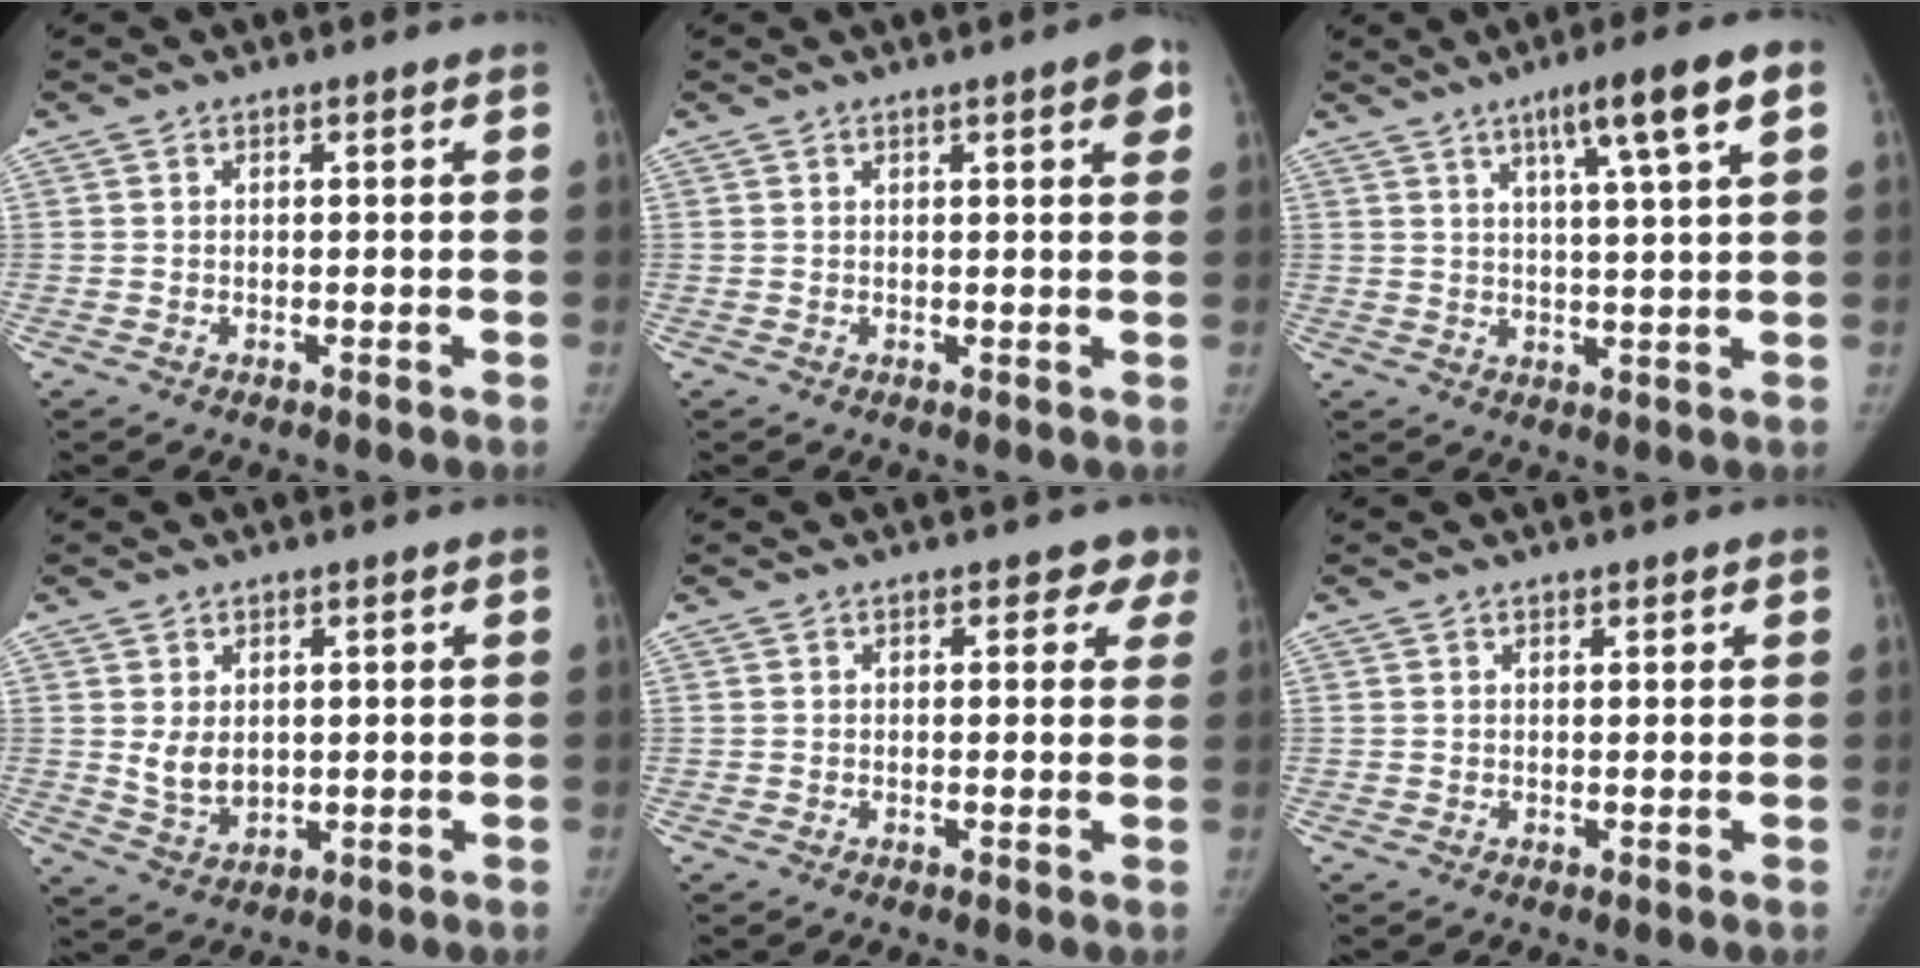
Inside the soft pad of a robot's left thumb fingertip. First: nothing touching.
{"total": 3.7, "force": [1.7, 0.8, 3.1], "torque": [-0.030, -0.002, 0.018]}
{"total": 9.6, "force": [4.6, 0.4, 8.4], "torque": [-0.129, -0.005, 0.071]}
{"total": 5.0, "force": [0.8, 3.7, 3.3], "torque": [-0.046, -0.016, 0.029]}
{"total": 3.2, "force": [2.1, 2.2, 0.9], "torque": [0.031, -0.006, 0.008]}
{"total": 0.6, "force": [0.5, 0.3, 0.0], "torque": [0.000, -0.003, 0.005]}